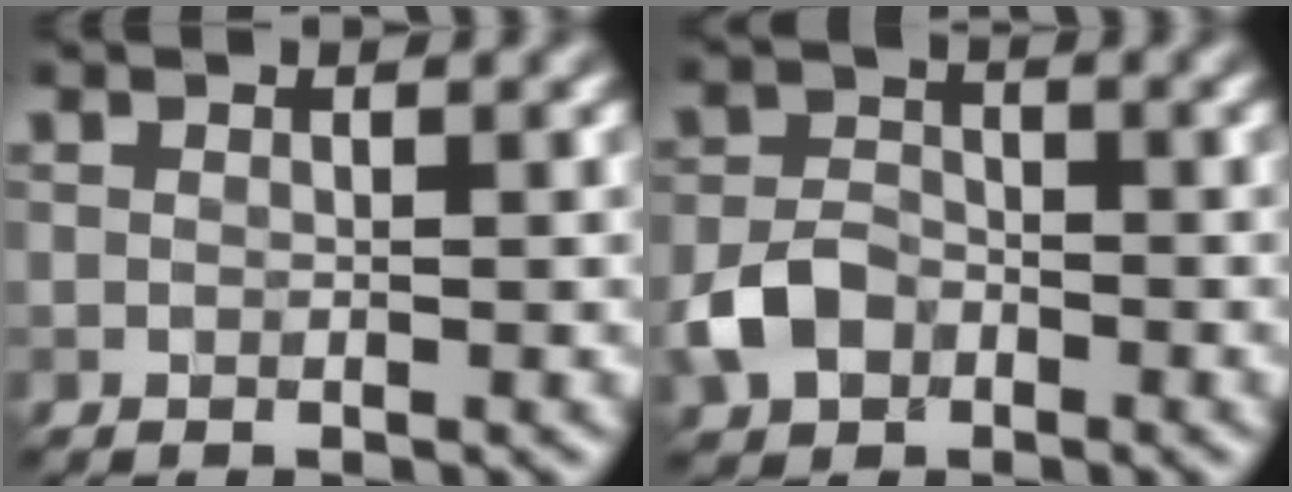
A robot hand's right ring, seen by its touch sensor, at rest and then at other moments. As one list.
[{"total": 3.6, "force": [-1.7, 2.6, 1.9], "torque": [-0.039, 0.002, -0.037]}]